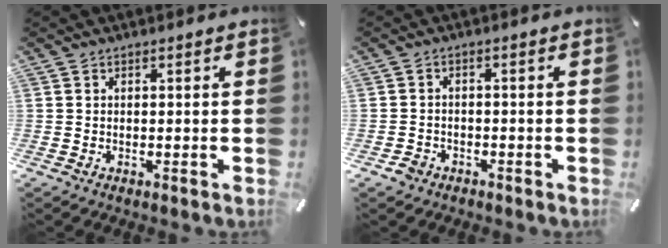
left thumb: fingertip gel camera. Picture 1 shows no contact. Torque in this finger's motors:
{"motor_torque": [-0.45, -0.13, -0.13, 0.10, 0.01]}